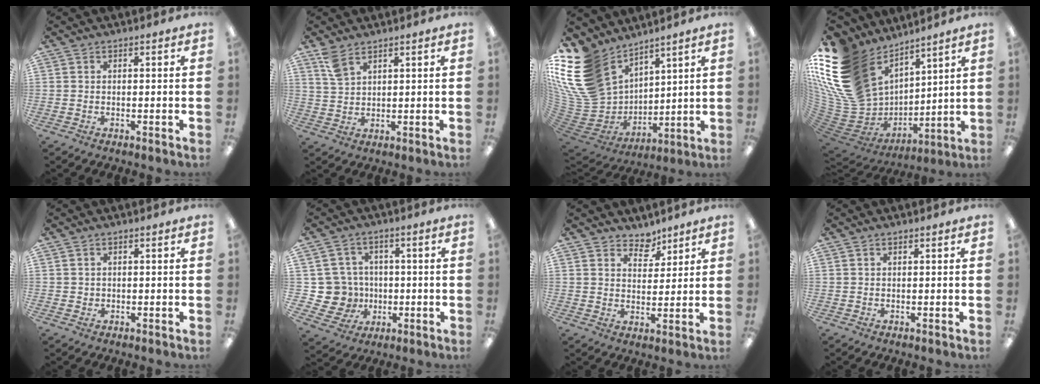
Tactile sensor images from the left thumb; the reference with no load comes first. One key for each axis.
{"total": 4.8, "fx": 3.4, "fy": 2.0, "fz": 2.6, "tx": -0.052, "ty": -0.010, "tz": 0.064}
{"total": 20.2, "fx": 10.6, "fy": 14.3, "fz": 9.7, "tx": -0.243, "ty": -0.065, "tz": 0.204}
{"total": 25.6, "fx": 10.5, "fy": 18.1, "fz": 14.7, "tx": -0.309, "ty": -0.076, "tz": 0.227}
{"total": 1.1, "fx": 0.5, "fy": 1.0, "fz": 0.1, "tx": -0.003, "ty": 0.004, "tz": 0.008}
{"total": 9.8, "fx": -0.3, "fy": 9.5, "fz": 2.3, "tx": -0.077, "ty": 0.006, "tz": 0.007}
{"total": 5.6, "fx": 4.7, "fy": 3.0, "fz": 0.6, "tx": 0.002, "ty": -0.034, "tz": 0.082}
{"total": 0.7, "fx": 0.5, "fy": 0.4, "fz": 0.3, "tx": -0.008, "ty": 0.002, "tz": 0.009}